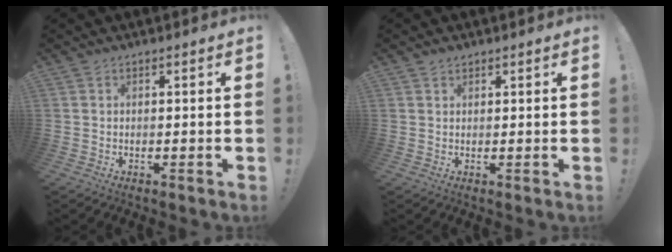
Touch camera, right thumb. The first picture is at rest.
{"total": 1.1, "force": [0.9, 0.6, 0.3], "torque": [-0.005, -0.002, 0.018]}